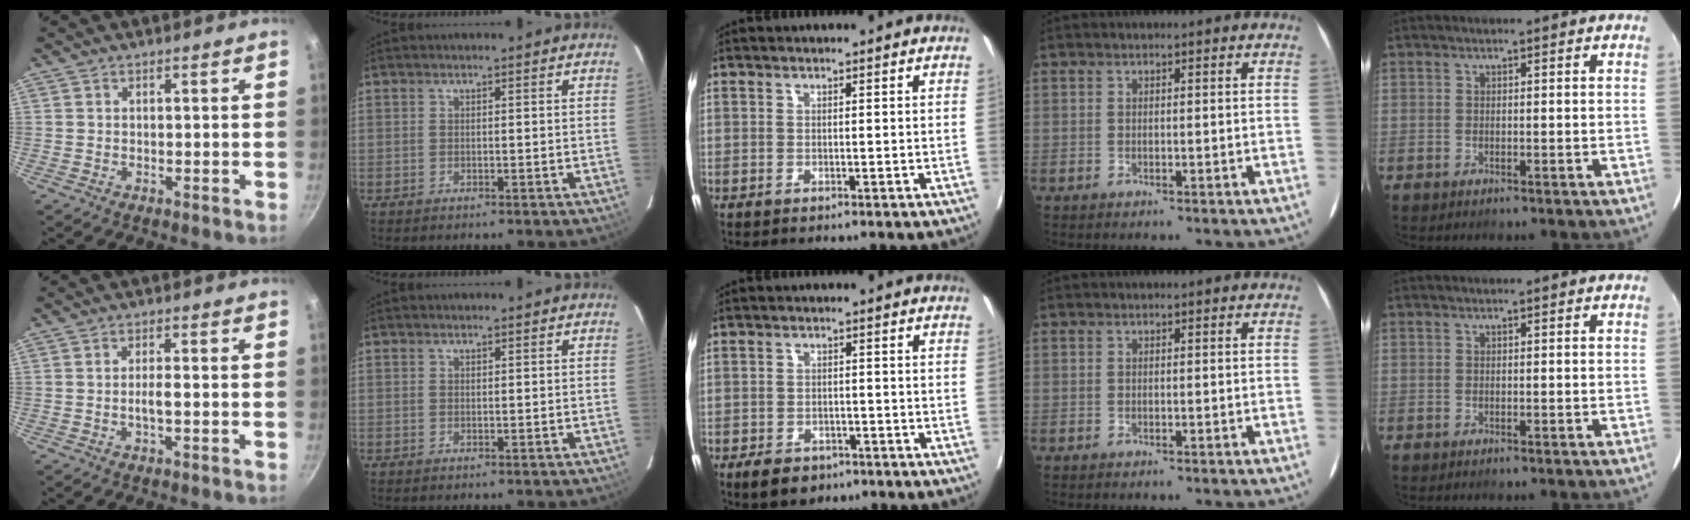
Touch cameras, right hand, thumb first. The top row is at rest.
{"thumb": {"total": 2.5, "force": [-0.5, 0.5, 2.3], "torque": [-0.046, 0.008, -0.011]}, "middle": {"total": 5.6, "force": [-3.7, 3.5, 2.5], "torque": [-0.064, -0.009, -0.053]}}